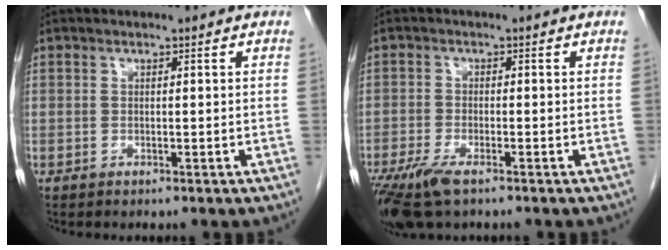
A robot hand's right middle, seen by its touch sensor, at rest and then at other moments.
{"total": 7.1, "force": [-4.7, 1.9, 5.0], "torque": [-0.098, -0.019, -0.083]}